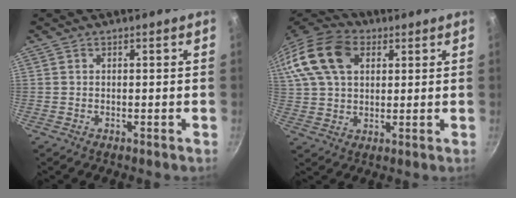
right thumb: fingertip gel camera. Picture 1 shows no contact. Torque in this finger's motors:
{"motor_torque": [0.45, 2.06, 0.61, -0.54, 0.39]}